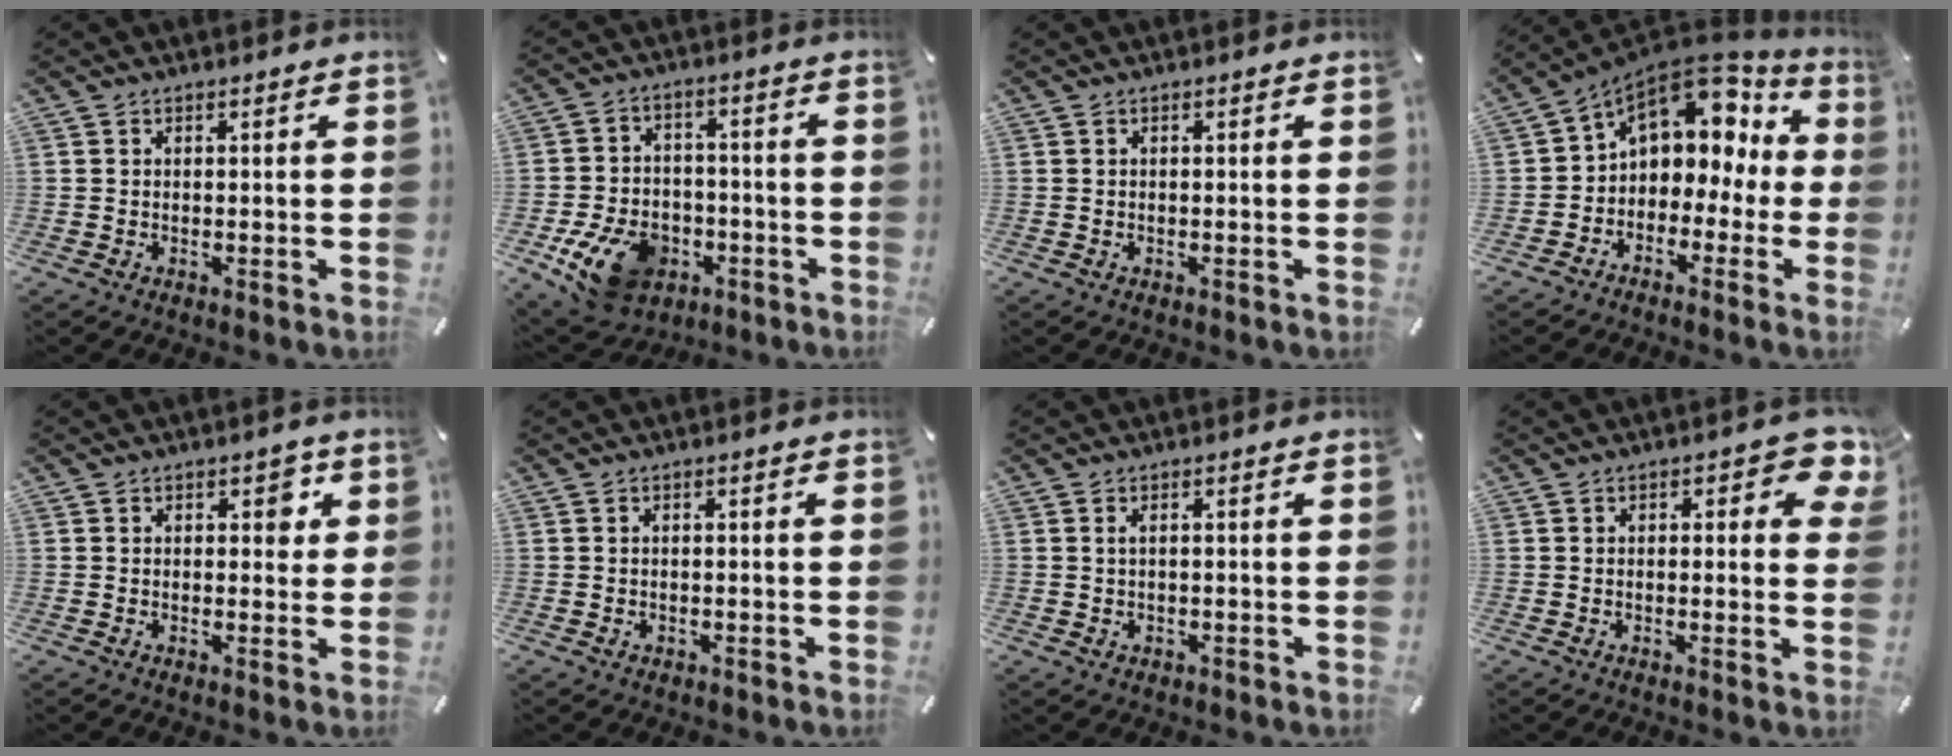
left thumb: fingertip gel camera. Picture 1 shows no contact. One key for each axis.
{"total": 13.6, "fx": -6.5, "fy": 9.6, "fz": 7.2, "tx": -0.127, "ty": 0.040, "tz": -0.108}
{"total": 0.0}
{"total": 10.8, "fx": 4.2, "fy": 8.1, "fz": 5.6, "tx": -0.089, "ty": -0.032, "tz": 0.077}
{"total": 3.8, "fx": 1.2, "fy": 2.4, "fz": 2.7, "tx": -0.017, "ty": -0.006, "tz": 0.009}
{"total": 0.8, "fx": -0.2, "fy": 0.6, "fz": 0.5, "tx": -0.010, "ty": 0.002, "tz": -0.006}
{"total": 1.5, "fx": 0.0, "fy": 0.9, "fz": 1.2, "tx": -0.026, "ty": 0.004, "tz": -0.001}
{"total": 5.5, "fx": 1.8, "fy": 2.4, "fz": 4.6, "tx": -0.052, "ty": -0.007, "tz": 0.023}